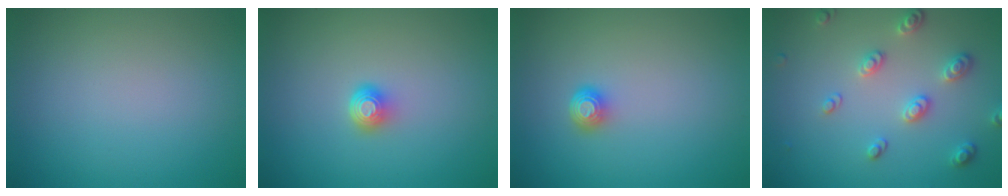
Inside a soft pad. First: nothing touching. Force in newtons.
{"total": 1.6, "press": 1.2, "slide": 1.1}
{"total": 1.5, "press": 1.1, "slide": 1.1}
{"total": 2.9, "press": 2.7, "slide": 1.0}